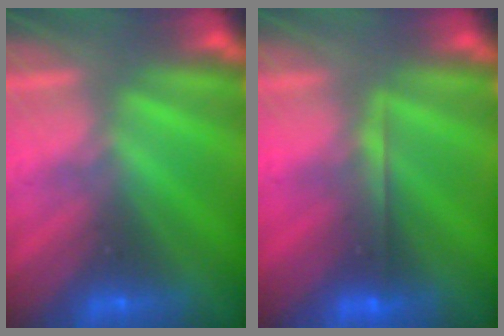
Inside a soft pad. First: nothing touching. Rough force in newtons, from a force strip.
{"total": 2.6}